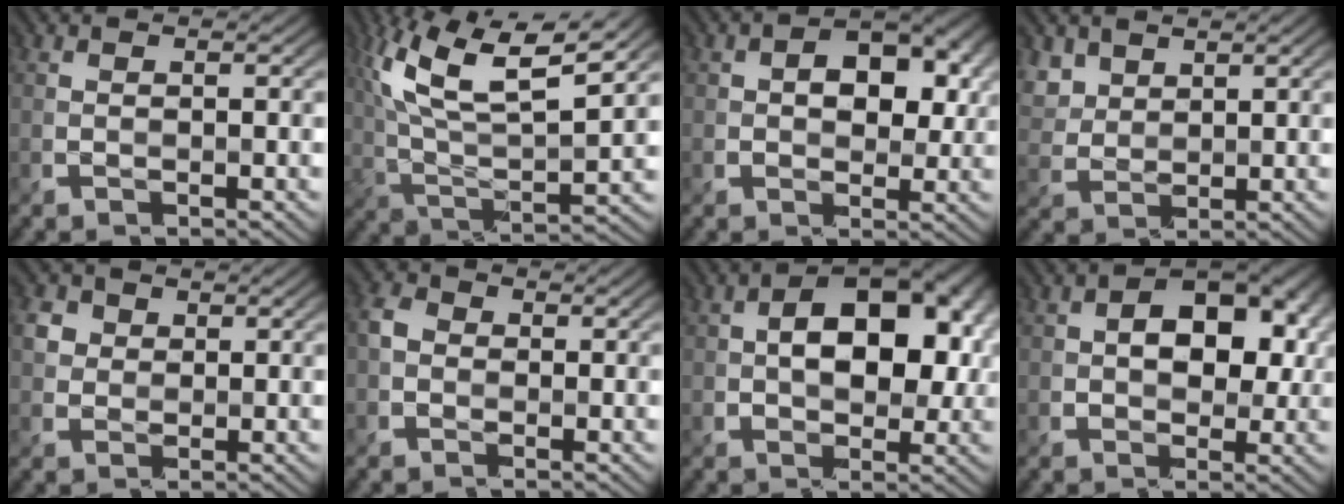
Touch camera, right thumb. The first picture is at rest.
{"total": 13.8, "force": [7.1, 4.8, 10.9], "torque": [-0.244, 0.008, 0.138]}
{"total": 7.0, "force": [1.4, 4.8, 4.9], "torque": [-0.070, 0.002, 0.016]}
{"total": 4.0, "force": [2.8, 2.5, 1.6], "torque": [-0.055, 0.000, 0.066]}
{"total": 2.7, "force": [0.9, 2.4, 0.8], "torque": [-0.028, 0.003, 0.020]}
{"total": 2.9, "force": [-0.4, 2.5, 1.4], "torque": [-0.035, 0.001, -0.013]}
{"total": 11.8, "force": [1.4, 7.5, 9.0], "torque": [-0.117, 0.014, 0.014]}
{"total": 8.7, "force": [1.3, 5.9, 6.2], "torque": [-0.087, 0.006, 0.015]}